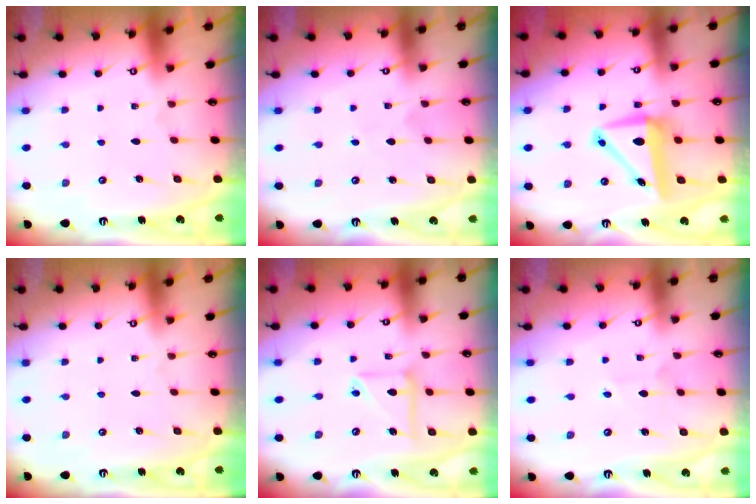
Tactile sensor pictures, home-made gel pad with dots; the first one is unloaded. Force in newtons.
{"total": 2.9, "press": 2.9, "slide": 0.2}
{"total": 8.1, "press": 7.9, "slide": 1.8}
{"total": 0.0}
{"total": 10.3, "press": 10.2, "slide": 1.4}
{"total": 2.8, "press": 2.8, "slide": 0.3}